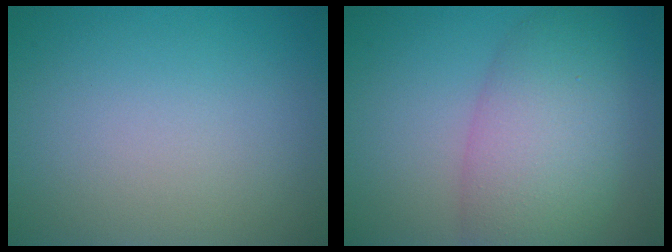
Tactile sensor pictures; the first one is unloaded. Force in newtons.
{"total": 7.6, "press": 7.6, "slide": 0.3}